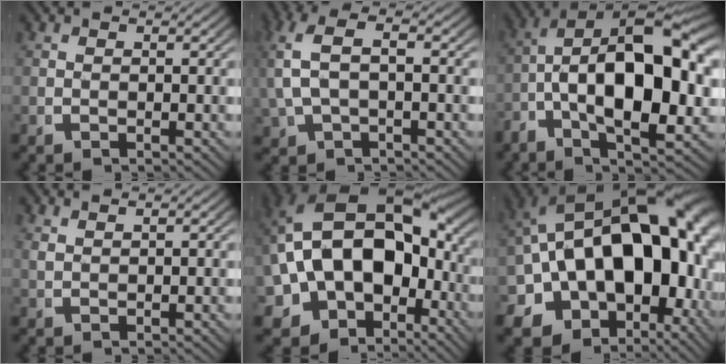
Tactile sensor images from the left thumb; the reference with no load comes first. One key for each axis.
{"total": 5.6, "fx": 0.3, "fy": 3.5, "fz": 4.4, "tx": -0.125, "ty": -0.003, "tz": 0.020}
{"total": 15.2, "fx": -0.6, "fy": 8.5, "fz": 12.5, "tx": -0.226, "ty": -0.035, "tz": -0.008}
{"total": 1.2, "fx": 1.2, "fy": -0.1, "fz": 0.3, "tx": -0.007, "ty": 0.004, "tz": 0.031}
{"total": 20.7, "fx": -2.1, "fy": 15.4, "fz": 13.7, "tx": -0.281, "ty": -0.067, "tz": -0.016}
{"total": 27.4, "fx": -3.8, "fy": 19.8, "fz": 18.6, "tx": -0.343, "ty": -0.071, "tz": -0.047}